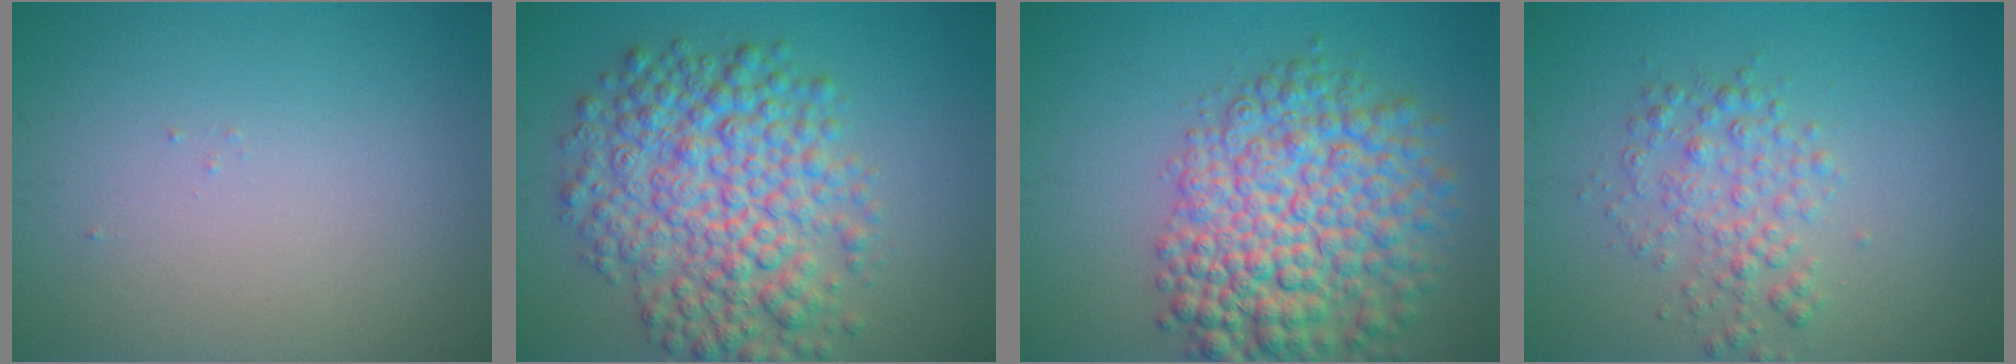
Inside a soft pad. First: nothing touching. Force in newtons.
{"total": 8.5, "press": 8.5, "slide": 0.1}
{"total": 9.7, "press": 9.7, "slide": 0.3}
{"total": 2.9, "press": 2.9, "slide": 0.0}